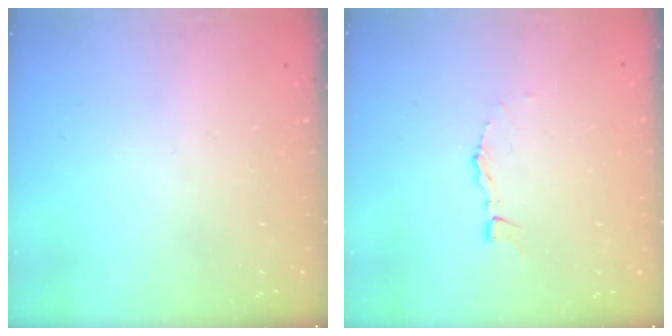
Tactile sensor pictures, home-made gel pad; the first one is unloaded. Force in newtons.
{"total": 4.4, "press": 4.3, "slide": 0.5}